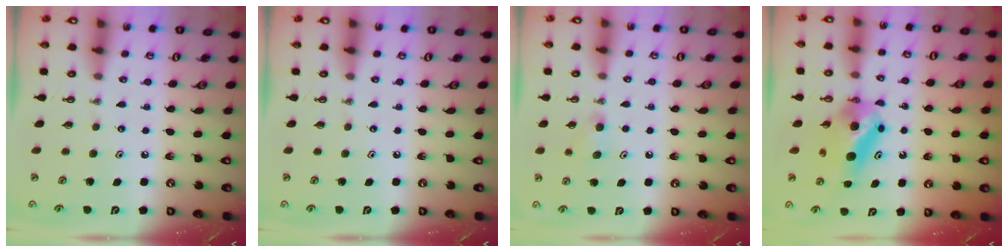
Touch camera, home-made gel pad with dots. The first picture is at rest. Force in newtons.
{"total": 0.0}
{"total": 4.2, "press": 4.0, "slide": 1.4}
{"total": 6.6, "press": 6.2, "slide": 2.1}